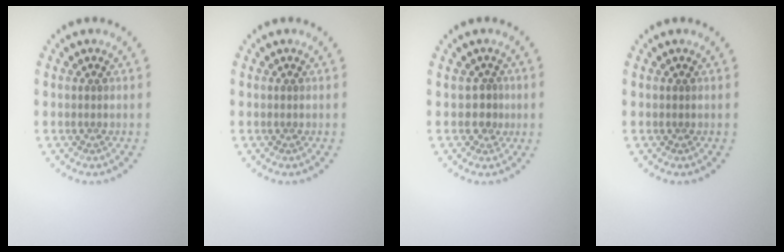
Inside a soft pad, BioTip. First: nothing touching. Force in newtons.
{"total": 0.0}
{"total": 1.6, "press": 1.3, "slide": 0.9}
{"total": 0.0}